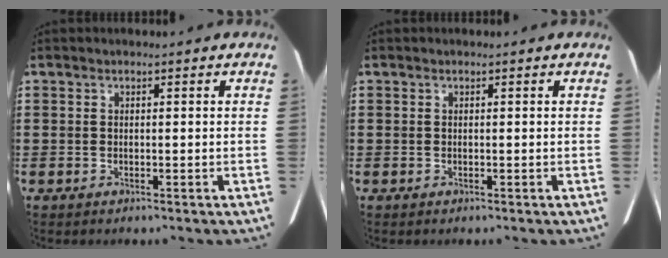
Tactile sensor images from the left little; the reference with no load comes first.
{"total": 0.0}